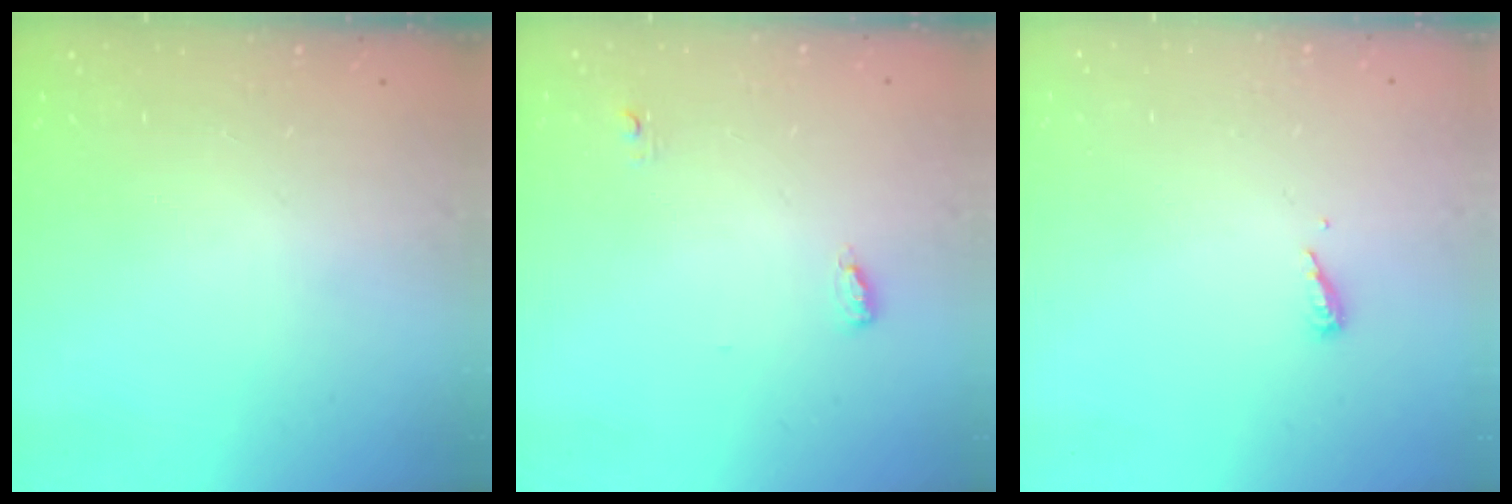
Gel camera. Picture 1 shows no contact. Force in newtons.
{"total": 3.7, "press": 3.5, "slide": 1.2}
{"total": 4.7, "press": 4.6, "slide": 0.4}